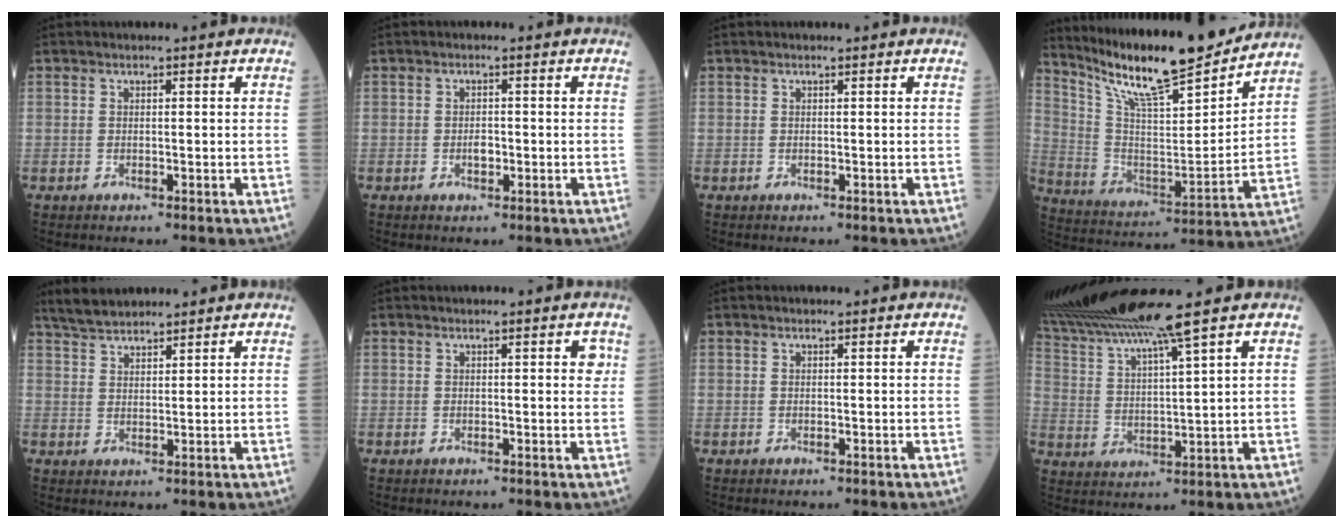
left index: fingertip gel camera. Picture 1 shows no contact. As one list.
[{"total": 1.6, "force": [-0.6, 0.9, 1.2], "torque": [-0.020, -0.001, -0.010]}, {"total": 0.0}, {"total": 19.8, "force": [17.0, 1.6, 10.0], "torque": [-0.177, -0.022, 0.285]}, {"total": 5.2, "force": [4.7, 1.2, 1.7], "torque": [-0.041, 0.020, 0.090]}, {"total": 1.7, "force": [0.8, 0.6, 1.4], "torque": [-0.013, 0.005, 0.005]}, {"total": 0.0}, {"total": 11.8, "force": [9.9, -2.1, 6.1], "torque": [-0.117, 0.008, 0.184]}]